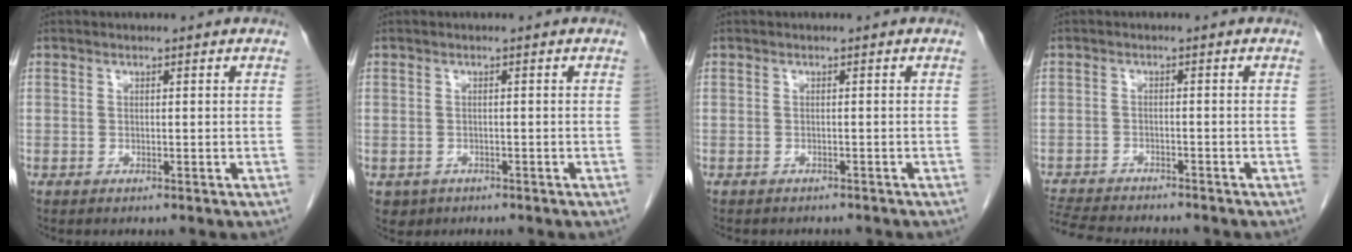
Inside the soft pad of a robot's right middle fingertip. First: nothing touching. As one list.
[{"total": 2.1, "force": [-1.1, 1.8, 0.3], "torque": [-0.008, 0.003, -0.011]}, {"total": 4.1, "force": [-3.6, 1.5, 1.2], "torque": [-0.019, -0.002, -0.038]}, {"total": 10.8, "force": [-9.8, 2.1, 4.0], "torque": [-0.081, -0.007, -0.149]}]